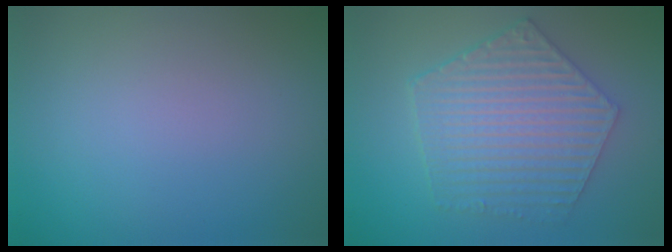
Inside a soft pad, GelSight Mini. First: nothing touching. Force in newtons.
{"total": 6.3, "press": 4.8, "slide": 4.1}